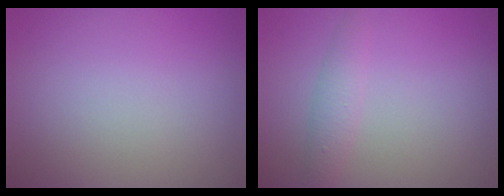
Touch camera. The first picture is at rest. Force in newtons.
{"total": 1.7, "press": 1.7, "slide": 0.1}